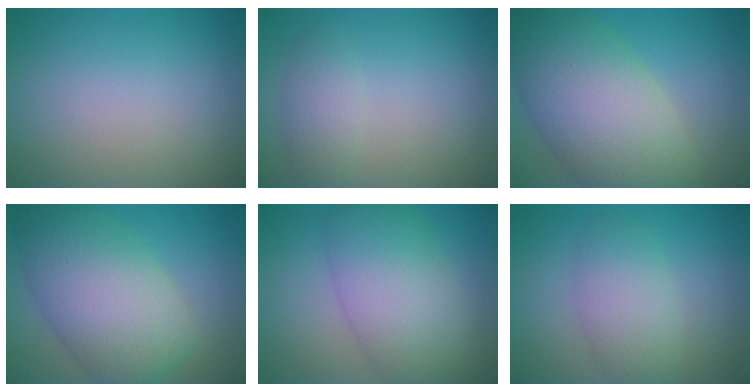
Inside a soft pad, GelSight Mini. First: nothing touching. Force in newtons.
{"total": 2.1, "press": 2.1, "slide": 0.2}
{"total": 10.9, "press": 10.9, "slide": 0.9}
{"total": 9.9, "press": 9.9, "slide": 0.4}
{"total": 7.7, "press": 7.7, "slide": 0.4}
{"total": 3.9, "press": 3.9, "slide": 0.1}